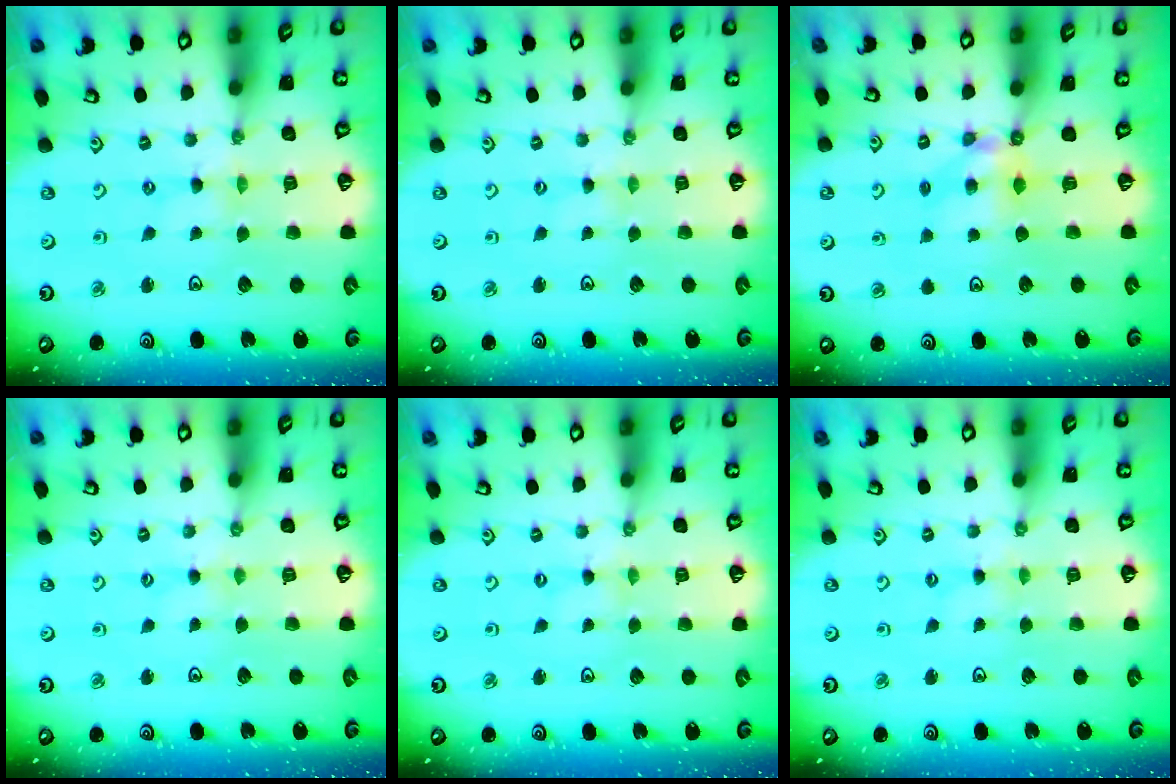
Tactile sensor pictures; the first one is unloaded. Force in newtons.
{"total": 0.7, "press": 0.7, "slide": 0.1}
{"total": 6.7, "press": 6.7, "slide": 0.2}
{"total": 1.5, "press": 1.4, "slide": 0.3}
{"total": 0.0}
{"total": 1.2, "press": 1.2, "slide": 0.3}